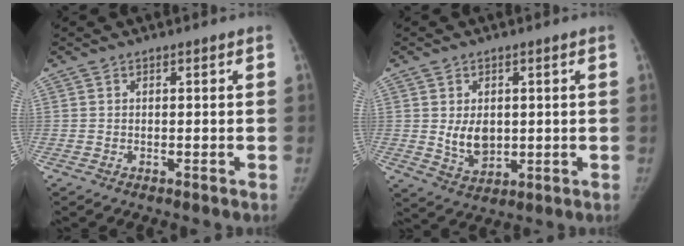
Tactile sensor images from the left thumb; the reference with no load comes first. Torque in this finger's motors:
{"motor_torque": [-0.01, -0.01, 0.08, 0.10, 0.02]}